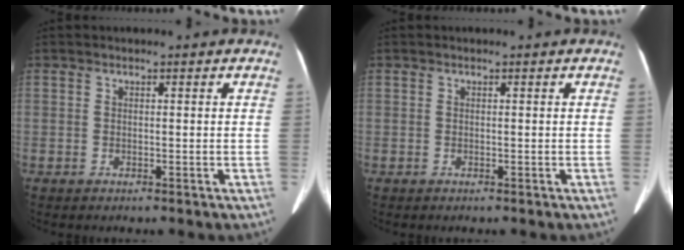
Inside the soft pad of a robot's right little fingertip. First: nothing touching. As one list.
[{"total": 0.0}]